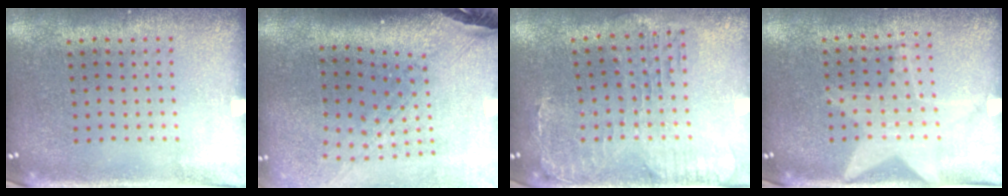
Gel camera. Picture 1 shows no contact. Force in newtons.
{"total": 2.7, "press": 2.0, "slide": 1.8}
{"total": 0.7, "press": 0.6, "slide": 0.2}
{"total": 1.4, "press": 1.4, "slide": 0.2}